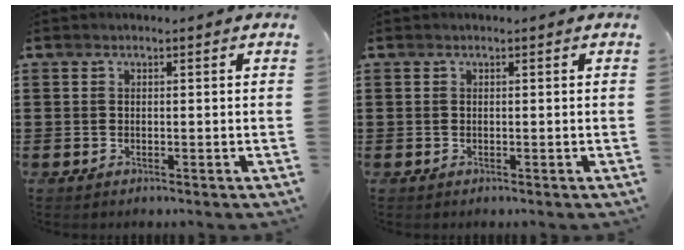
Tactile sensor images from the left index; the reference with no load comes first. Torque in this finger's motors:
{"motor_torque": [0.00, 0.00, 0.00, -0.01]}